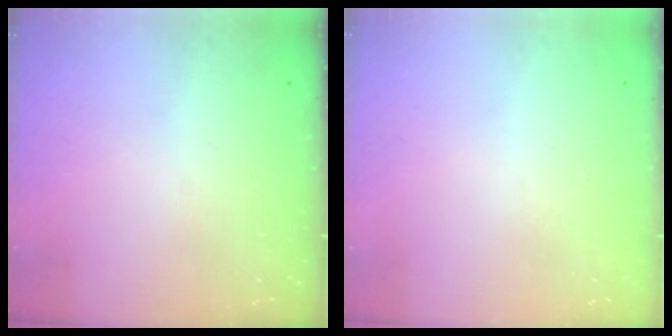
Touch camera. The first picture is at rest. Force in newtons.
{"total": 0.0}